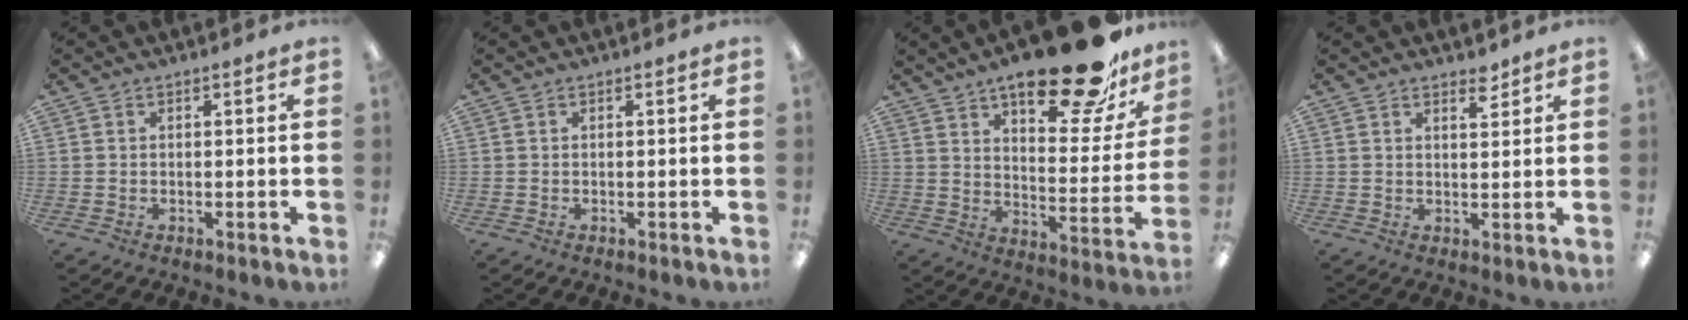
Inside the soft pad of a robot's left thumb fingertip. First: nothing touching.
{"total": 0.0}
{"total": 23.7, "force": [17.3, 7.6, 14.3], "torque": [-0.203, -0.110, 0.282]}
{"total": 3.3, "force": [2.8, 1.0, 1.3], "torque": [-0.007, -0.017, 0.047]}